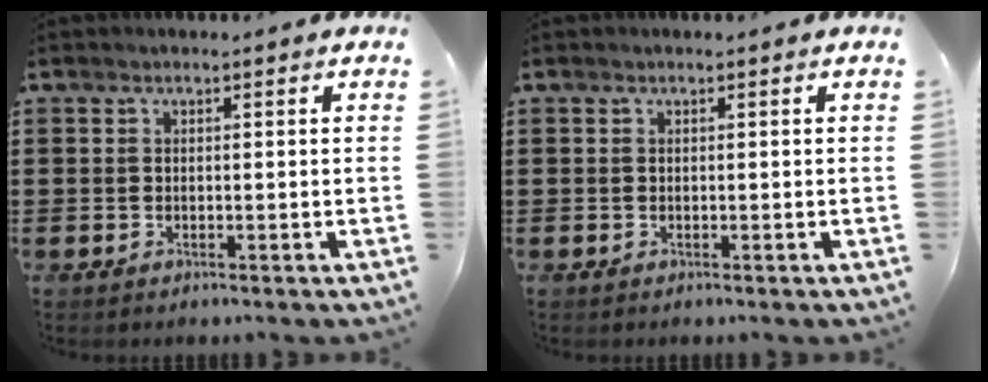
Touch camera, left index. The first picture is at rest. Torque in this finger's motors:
{"motor_torque": [-0.70, 0.75, -0.02, -0.01]}